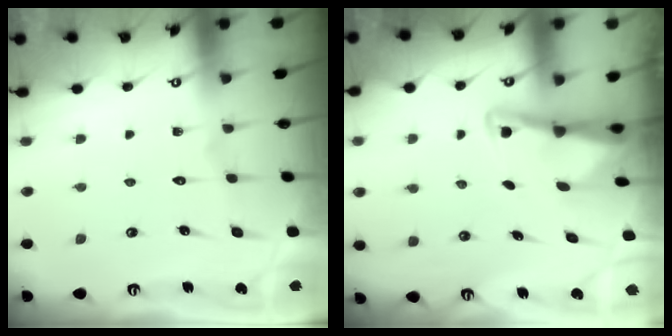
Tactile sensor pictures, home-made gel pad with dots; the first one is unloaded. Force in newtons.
{"total": 3.1, "press": 3.1, "slide": 0.4}